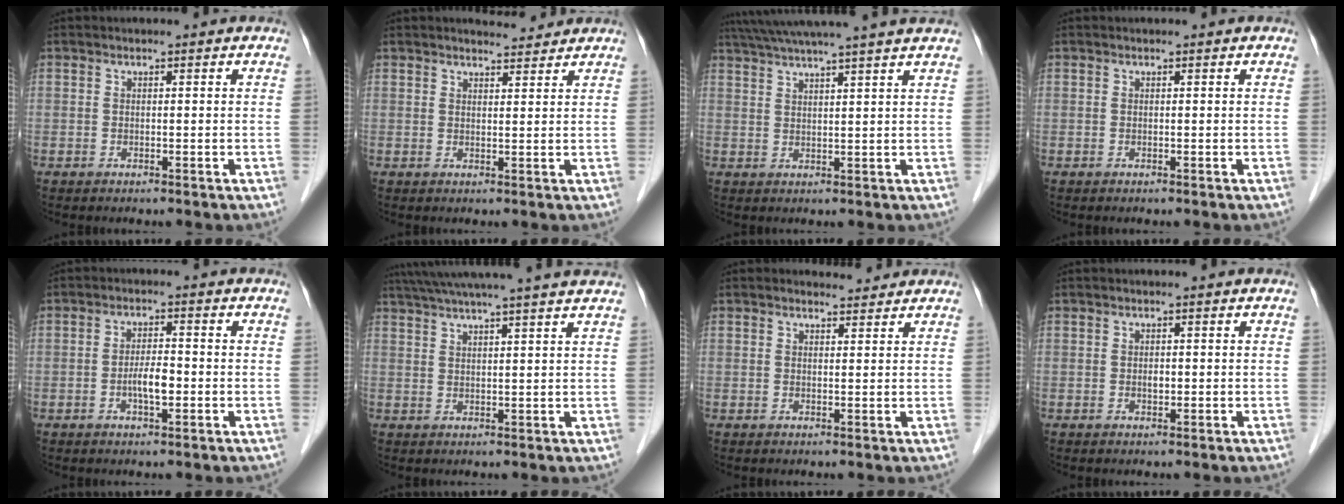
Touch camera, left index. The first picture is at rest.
{"total": 3.4, "force": [3.3, 0.7, 0.6], "torque": [-0.011, 0.004, 0.043]}
{"total": 14.6, "force": [12.7, -1.3, 7.0], "torque": [-0.124, 0.017, 0.173]}
{"total": 0.0}
{"total": 3.6, "force": [-1.1, 0.9, 3.3], "torque": [-0.062, 0.001, -0.019]}
{"total": 16.4, "force": [14.3, -1.0, 8.0], "torque": [-0.139, 0.020, 0.191]}
{"total": 2.1, "force": [2.0, 0.6, 0.0], "torque": [-0.007, 0.002, 0.028]}
{"total": 0.8, "force": [-0.1, 0.5, 0.6], "torque": [-0.012, -0.001, -0.002]}